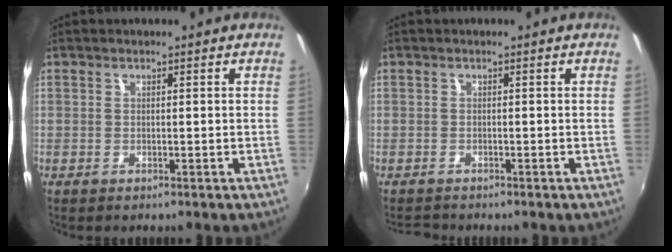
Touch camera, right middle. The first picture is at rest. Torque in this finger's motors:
{"motor_torque": [-0.55, 0.20, -0.22, -0.06]}